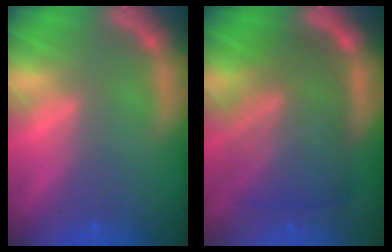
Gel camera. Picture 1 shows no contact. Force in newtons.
{"total": 9.5}